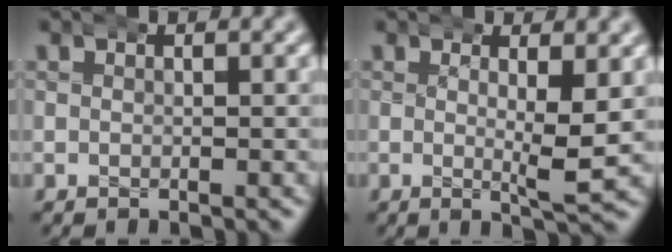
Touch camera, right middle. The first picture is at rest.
{"total": 2.1, "force": [0.7, -0.7, 1.9], "torque": [-0.040, -0.014, 0.013]}